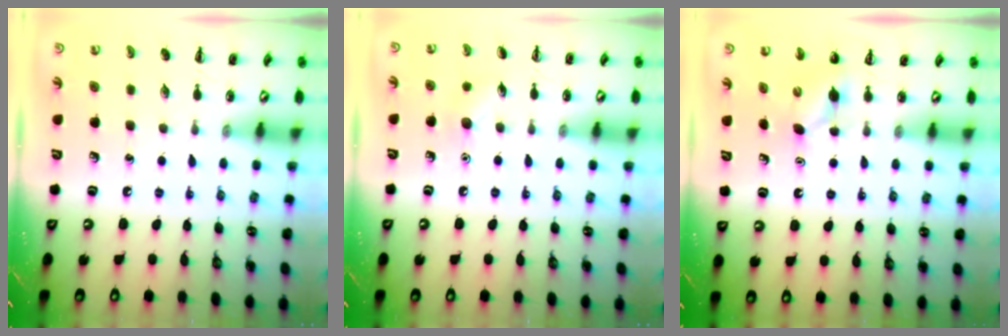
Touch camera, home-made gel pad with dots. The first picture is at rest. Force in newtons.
{"total": 5.6, "press": 5.4, "slide": 1.5}
{"total": 3.6, "press": 3.4, "slide": 1.1}